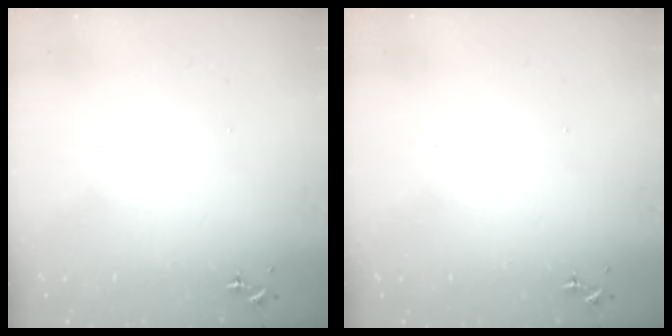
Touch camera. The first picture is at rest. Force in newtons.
{"total": 0.0}